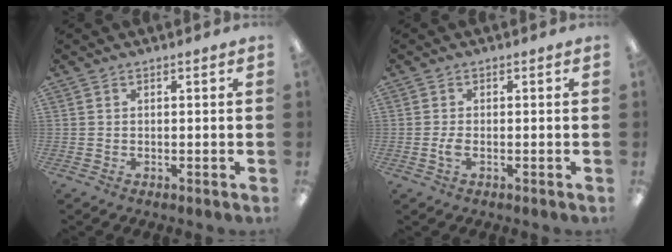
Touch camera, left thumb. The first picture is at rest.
{"total": 2.2, "force": [-0.5, 1.0, 1.9], "torque": [-0.040, 0.001, -0.010]}